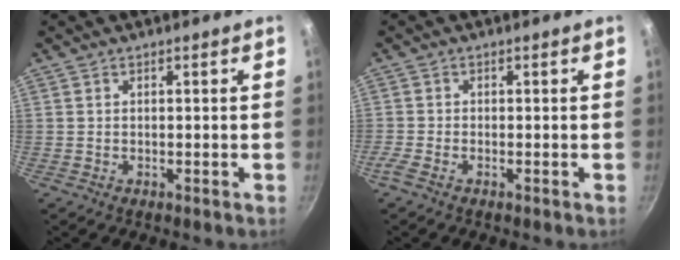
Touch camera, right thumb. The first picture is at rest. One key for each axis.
{"total": 1.8, "fx": -1.2, "fy": 0.6, "fz": 1.2, "tx": -0.035, "ty": -0.001, "tz": -0.029}